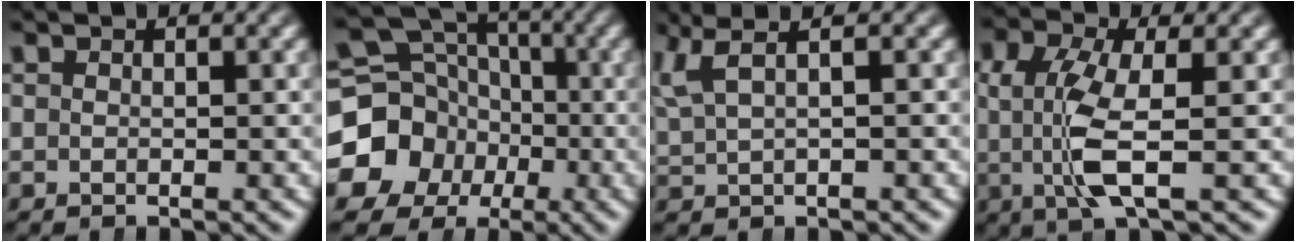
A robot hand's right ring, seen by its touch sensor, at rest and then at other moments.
{"total": 17.2, "force": [-2.7, 15.8, 6.2], "torque": [-0.136, -0.065, -0.049]}
{"total": 4.8, "force": [2.2, 2.5, 3.5], "torque": [-0.070, 0.015, 0.036]}
{"total": 4.9, "force": [-0.1, 1.5, 4.6], "torque": [-0.104, -0.020, 0.006]}